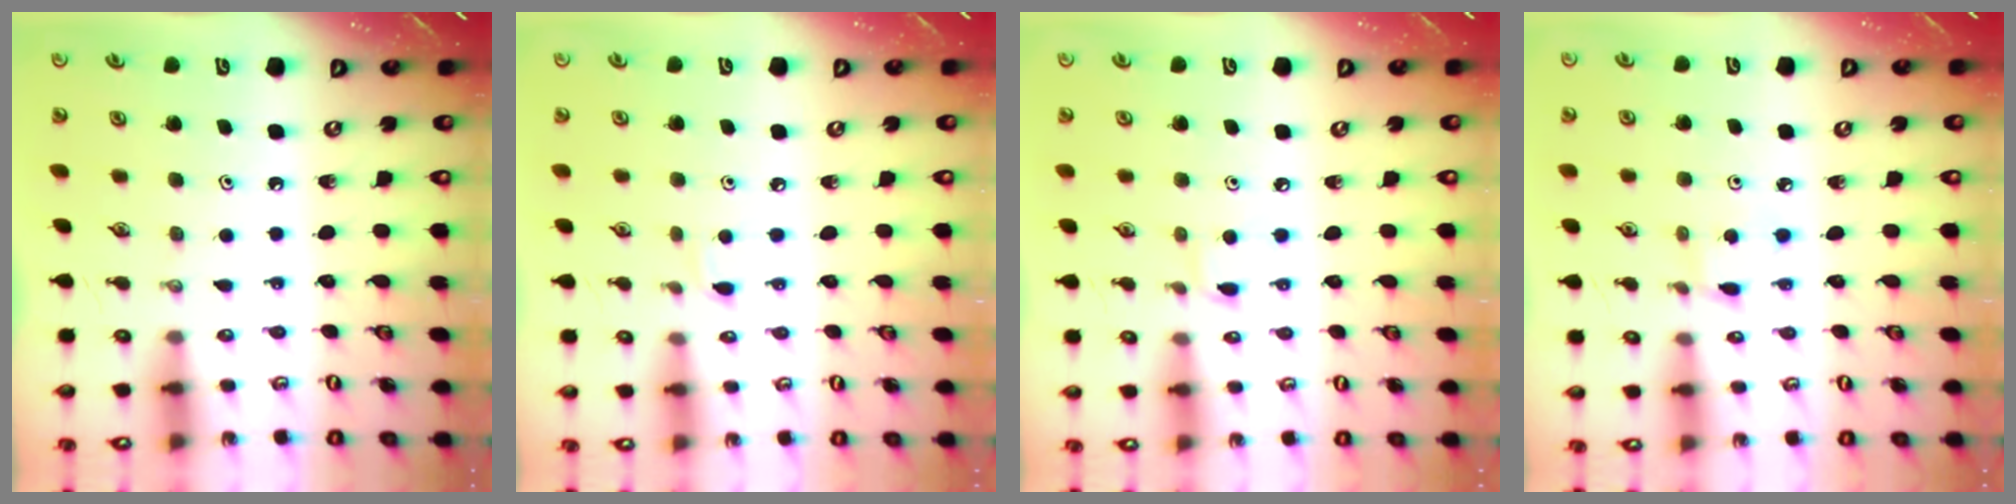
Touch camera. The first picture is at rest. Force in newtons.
{"total": 2.8, "press": 2.7, "slide": 0.4}
{"total": 4.3, "press": 4.2, "slide": 0.4}
{"total": 3.0, "press": 3.0, "slide": 0.4}